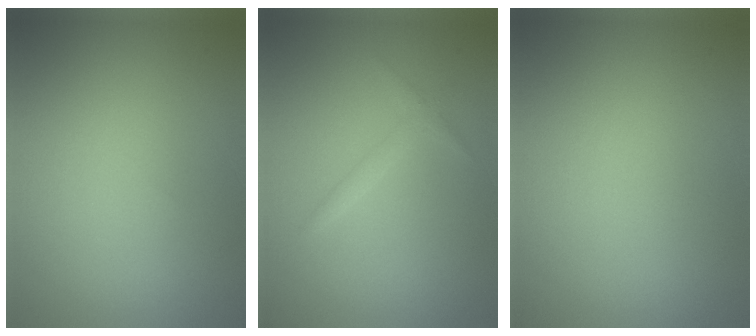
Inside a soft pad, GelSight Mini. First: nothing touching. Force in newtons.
{"total": 1.1, "press": 1.1, "slide": 0.1}
{"total": 0.0}